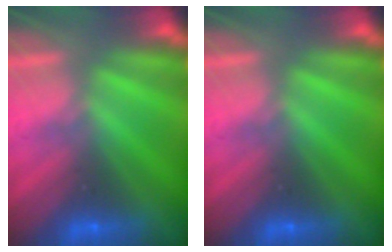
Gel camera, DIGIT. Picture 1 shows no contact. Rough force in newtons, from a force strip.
{"total": 0.0}